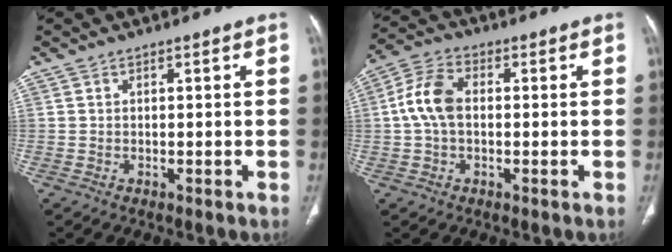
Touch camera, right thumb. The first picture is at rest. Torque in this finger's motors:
{"motor_torque": [0.00, 0.14, 0.53, 0.09, 0.17]}